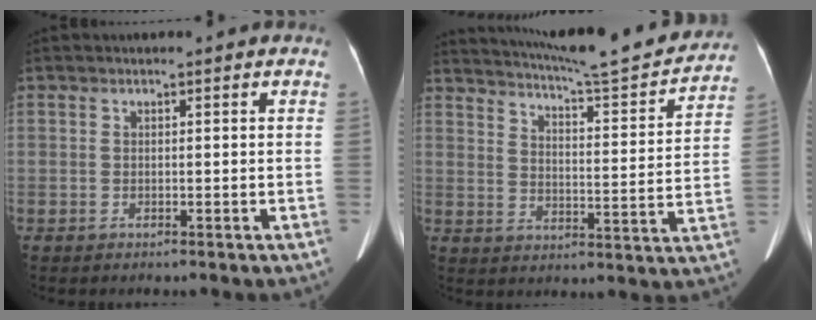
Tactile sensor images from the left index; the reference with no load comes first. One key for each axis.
{"total": 20.4, "fx": 19.0, "fy": 1.0, "fz": 7.4, "tx": -0.114, "ty": -0.038, "tz": 0.251}